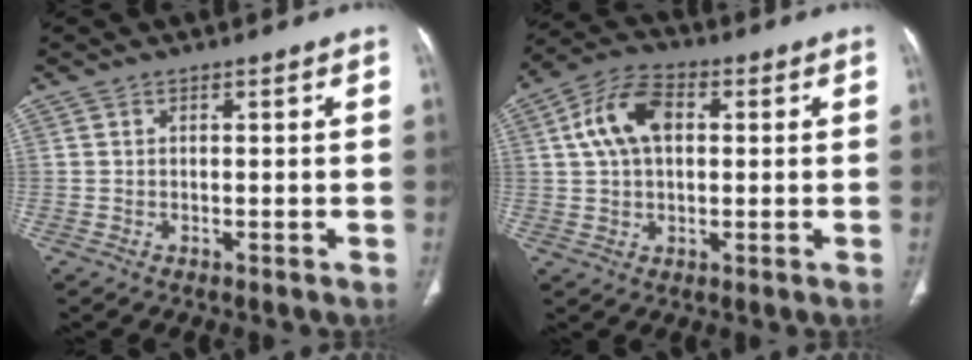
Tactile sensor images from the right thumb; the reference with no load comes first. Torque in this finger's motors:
{"motor_torque": [-0.52, 0.79, 0.24, -0.08, 0.11]}